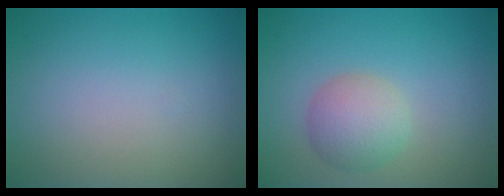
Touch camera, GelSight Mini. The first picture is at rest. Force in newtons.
{"total": 3.5, "press": 3.5, "slide": 0.3}